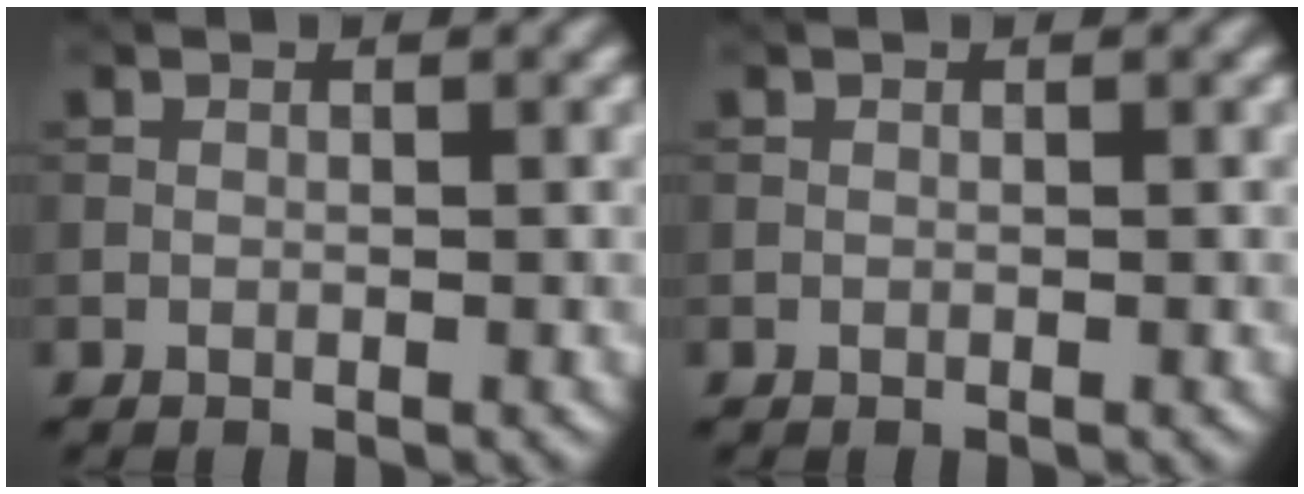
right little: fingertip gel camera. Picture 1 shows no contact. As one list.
[{"total": 0.0}]